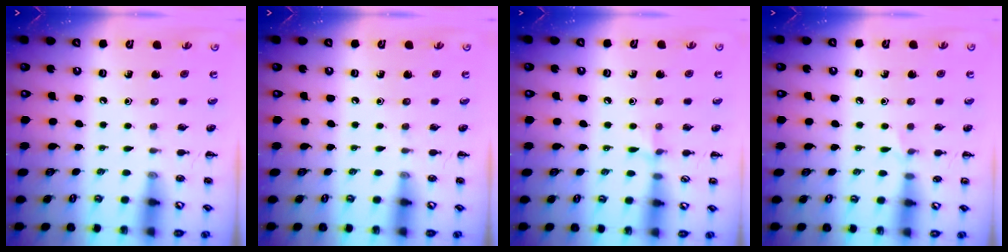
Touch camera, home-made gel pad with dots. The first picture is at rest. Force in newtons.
{"total": 0.0}
{"total": 5.5, "press": 5.1, "slide": 2.0}
{"total": 5.1, "press": 4.8, "slide": 1.7}